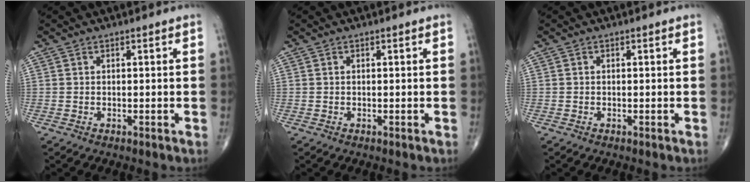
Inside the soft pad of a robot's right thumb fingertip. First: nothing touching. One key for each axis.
{"total": 0.0}
{"total": 0.0}